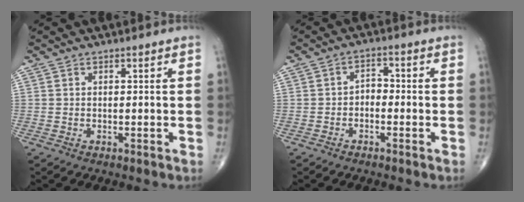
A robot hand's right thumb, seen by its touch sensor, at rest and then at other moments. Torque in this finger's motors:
{"motor_torque": [-0.21, -0.36, 0.10, 0.15, 0.06]}